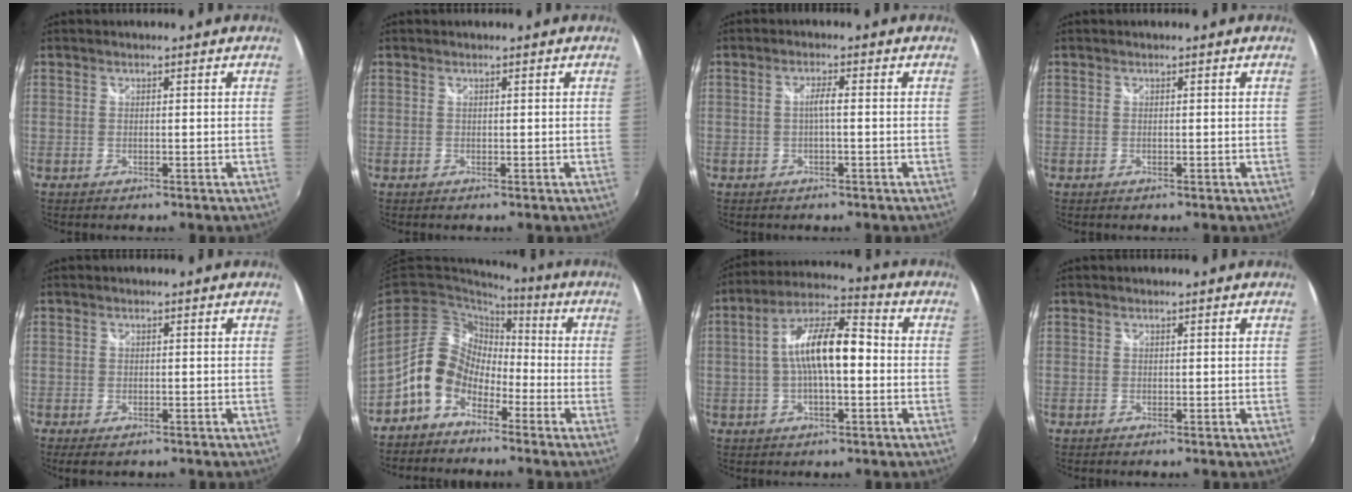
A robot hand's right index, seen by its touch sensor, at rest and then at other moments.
{"total": 0.0}
{"total": 1.9, "force": [-0.4, 0.0, 1.9], "torque": [-0.035, 0.004, -0.008]}
{"total": 0.0}
{"total": 3.1, "force": [-2.2, 1.3, 1.8], "torque": [-0.036, -0.014, -0.036]}
{"total": 11.0, "force": [-5.8, 7.9, 5.0], "torque": [-0.101, 0.029, -0.114]}
{"total": 12.0, "force": [-0.5, 4.1, 11.3], "torque": [-0.210, 0.022, -0.014]}
{"total": 0.0}